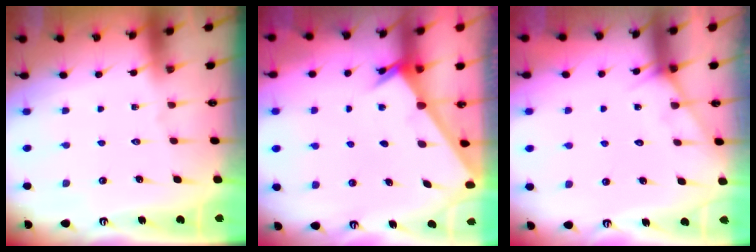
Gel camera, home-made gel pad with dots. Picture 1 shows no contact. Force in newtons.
{"total": 2.5, "press": 2.5, "slide": 0.2}
{"total": 5.8, "press": 5.8, "slide": 0.5}